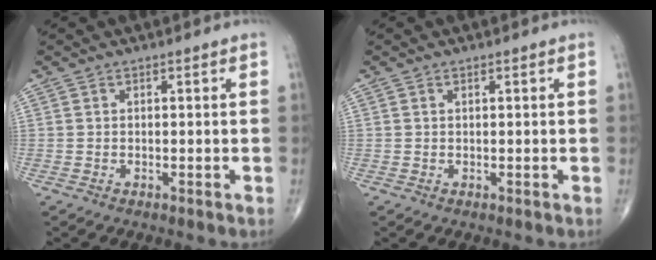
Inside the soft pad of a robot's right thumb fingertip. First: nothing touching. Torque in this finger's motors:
{"motor_torque": [-0.12, -0.04, -0.14, -0.05, 0.00]}